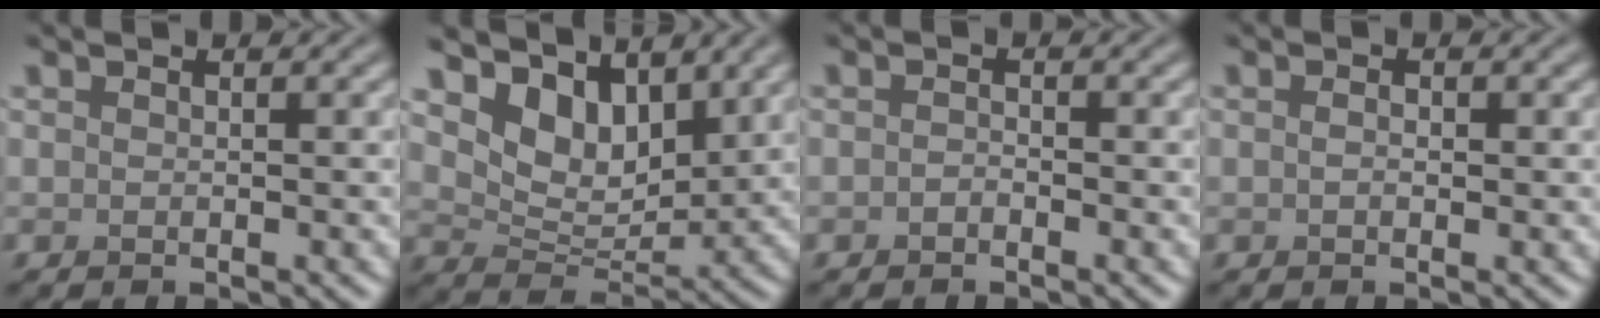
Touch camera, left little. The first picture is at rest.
{"total": 5.5, "force": [3.7, 3.0, 2.7], "torque": [-0.060, -0.012, 0.060]}
{"total": 0.6, "force": [-0.5, 0.3, 0.4], "torque": [-0.008, 0.001, -0.010]}
{"total": 0.9, "force": [0.0, 0.5, 0.7], "torque": [-0.010, -0.004, 0.002]}